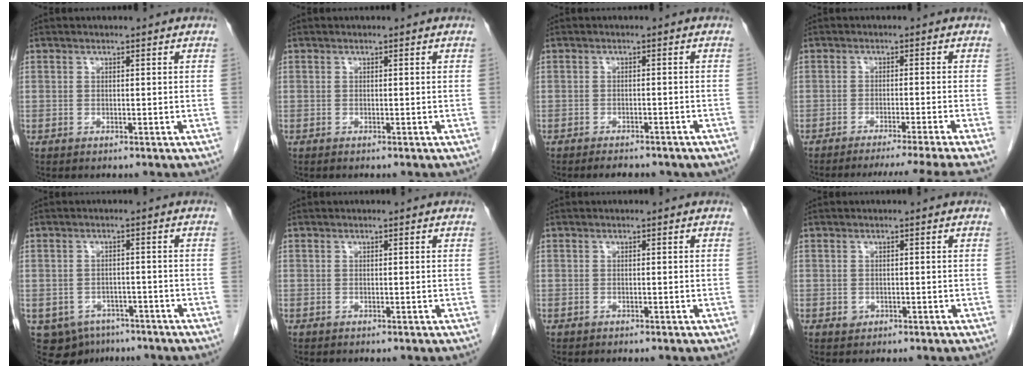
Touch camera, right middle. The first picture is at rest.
{"total": 0.0}
{"total": 5.1, "force": [-4.2, 1.8, 2.2], "torque": [-0.031, -0.005, -0.043]}
{"total": 11.3, "force": [-9.9, -3.2, 4.6], "torque": [-0.037, -0.027, -0.134]}
{"total": 8.1, "force": [-5.1, 5.8, 2.3], "torque": [-0.045, 0.001, -0.065]}
{"total": 0.0}
{"total": 0.0}
{"total": 0.8, "force": [-0.2, 0.7, 0.3], "torque": [-0.004, 0.001, 0.000]}